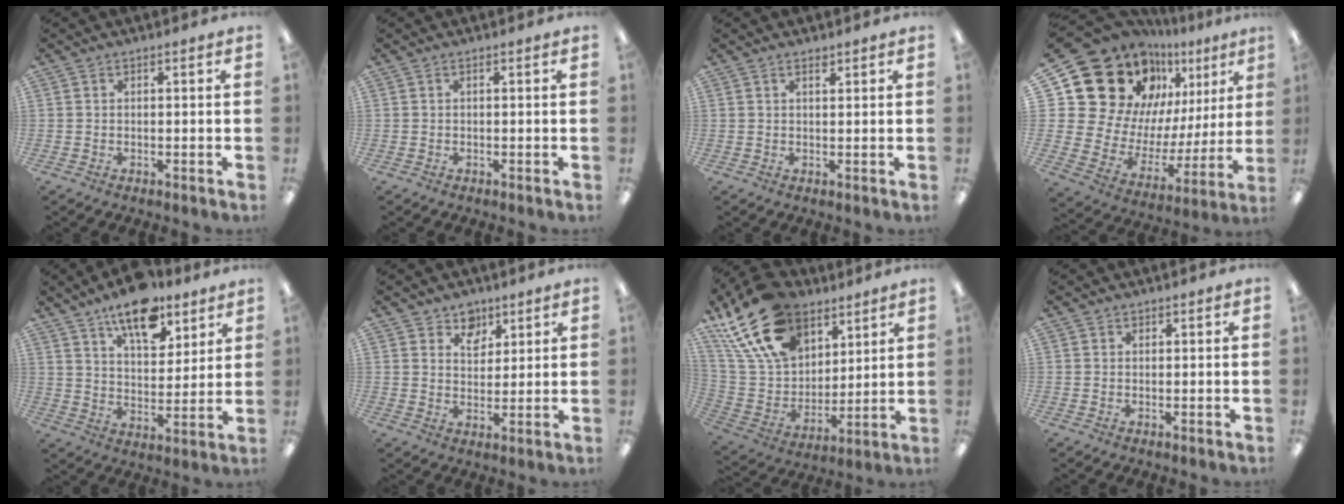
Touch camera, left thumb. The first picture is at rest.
{"total": 0.0}
{"total": 1.3, "force": [1.1, 0.5, 0.4], "torque": [0.000, -0.004, 0.020]}
{"total": 23.3, "force": [15.0, 15.3, 9.0], "torque": [-0.167, -0.113, 0.302]}
{"total": 14.1, "force": [10.3, 6.3, 7.2], "torque": [-0.105, -0.057, 0.180]}
{"total": 6.2, "force": [4.5, 4.2, 0.7], "torque": [-0.004, -0.029, 0.080]}
{"total": 23.6, "force": [14.8, 14.3, 11.6], "torque": [-0.247, -0.070, 0.274]}
{"total": 0.9, "force": [0.6, 0.6, -0.1], "torque": [0.002, 0.002, 0.012]}